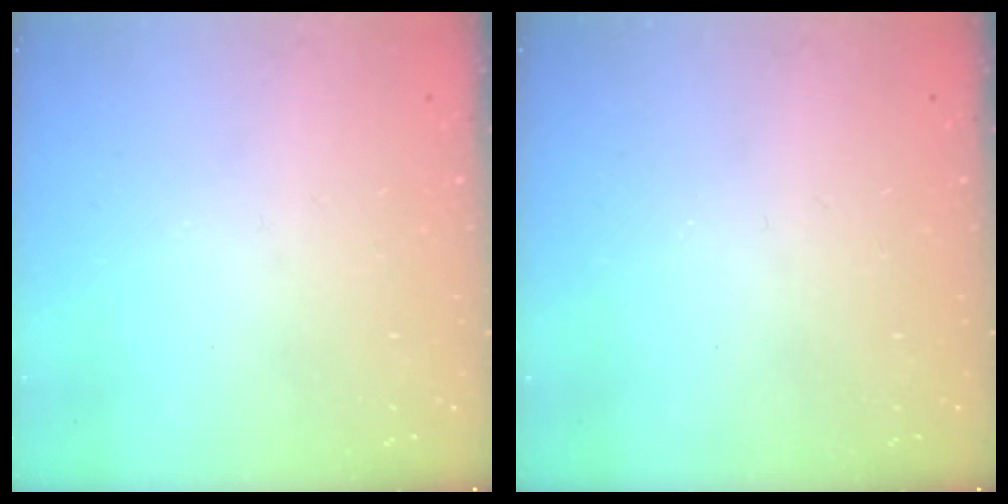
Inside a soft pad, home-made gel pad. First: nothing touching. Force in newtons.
{"total": 0.0}